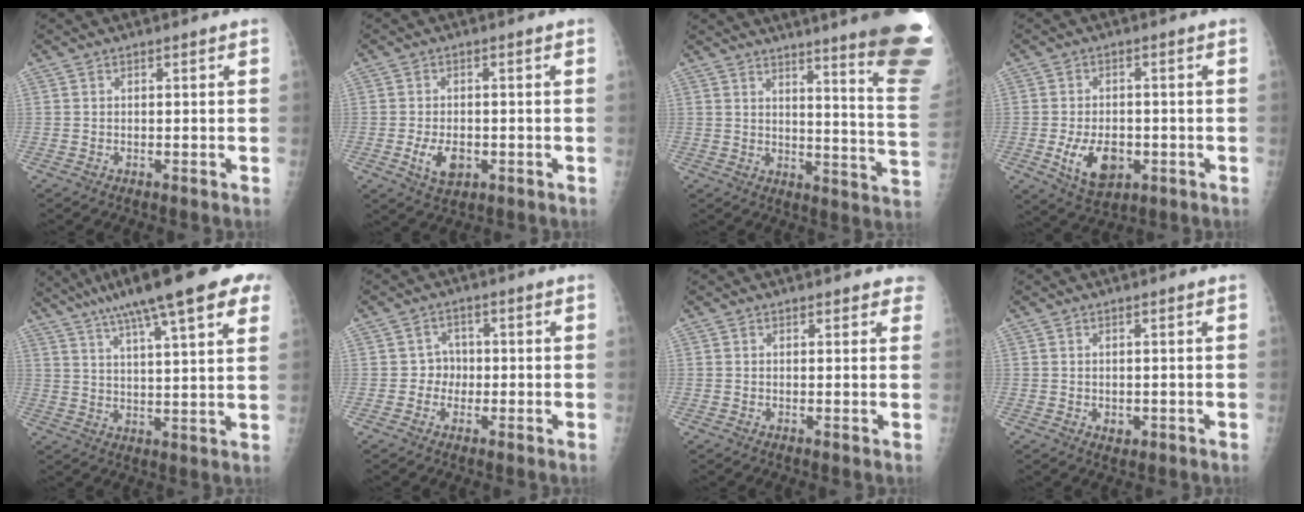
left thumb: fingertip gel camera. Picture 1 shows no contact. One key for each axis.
{"total": 5.2, "fx": -1.4, "fy": 3.2, "fz": 3.8, "tx": -0.063, "ty": -0.003, "tz": -0.018}
{"total": 23.4, "fx": 17.5, "fy": 1.6, "fz": 15.5, "tx": -0.163, "ty": -0.135, "tz": 0.207}
{"total": 8.6, "fx": -2.3, "fy": 5.4, "fz": 6.2, "tx": -0.093, "ty": 0.000, "tz": -0.028}
{"total": 21.3, "fx": 13.5, "fy": 3.9, "fz": 16.0, "tx": -0.243, "ty": -0.003, "tz": 0.191}
{"total": 2.9, "fx": -0.5, "fy": 2.7, "fz": 0.7, "tx": 0.015, "ty": 0.010, "tz": -0.013}
{"total": 3.5, "fx": 3.1, "fy": 1.4, "fz": 0.6, "tx": 0.026, "ty": -0.009, "tz": 0.019}
{"total": 1.6, "fx": 0.1, "fy": 1.2, "fz": 1.0, "tx": -0.012, "ty": -0.002, "tz": 0.006}